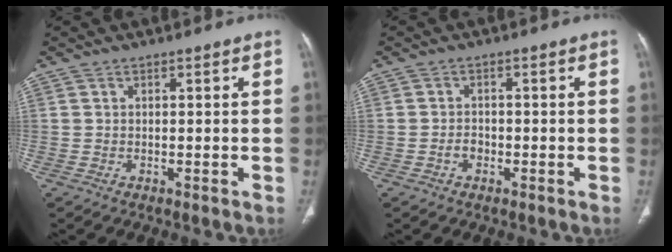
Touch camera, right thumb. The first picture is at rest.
{"total": 1.8, "force": [-0.8, 1.3, 0.9], "torque": [-0.012, 0.009, -0.016]}